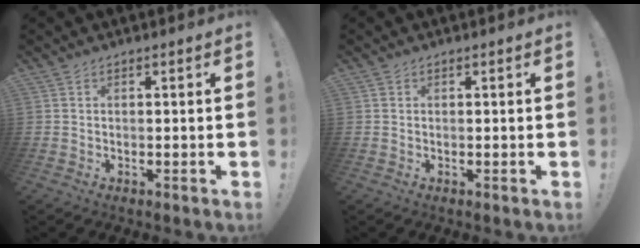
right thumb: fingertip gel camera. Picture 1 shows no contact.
{"total": 0.5, "force": [0.2, 0.5, 0.0], "torque": [-0.002, 0.002, 0.004]}